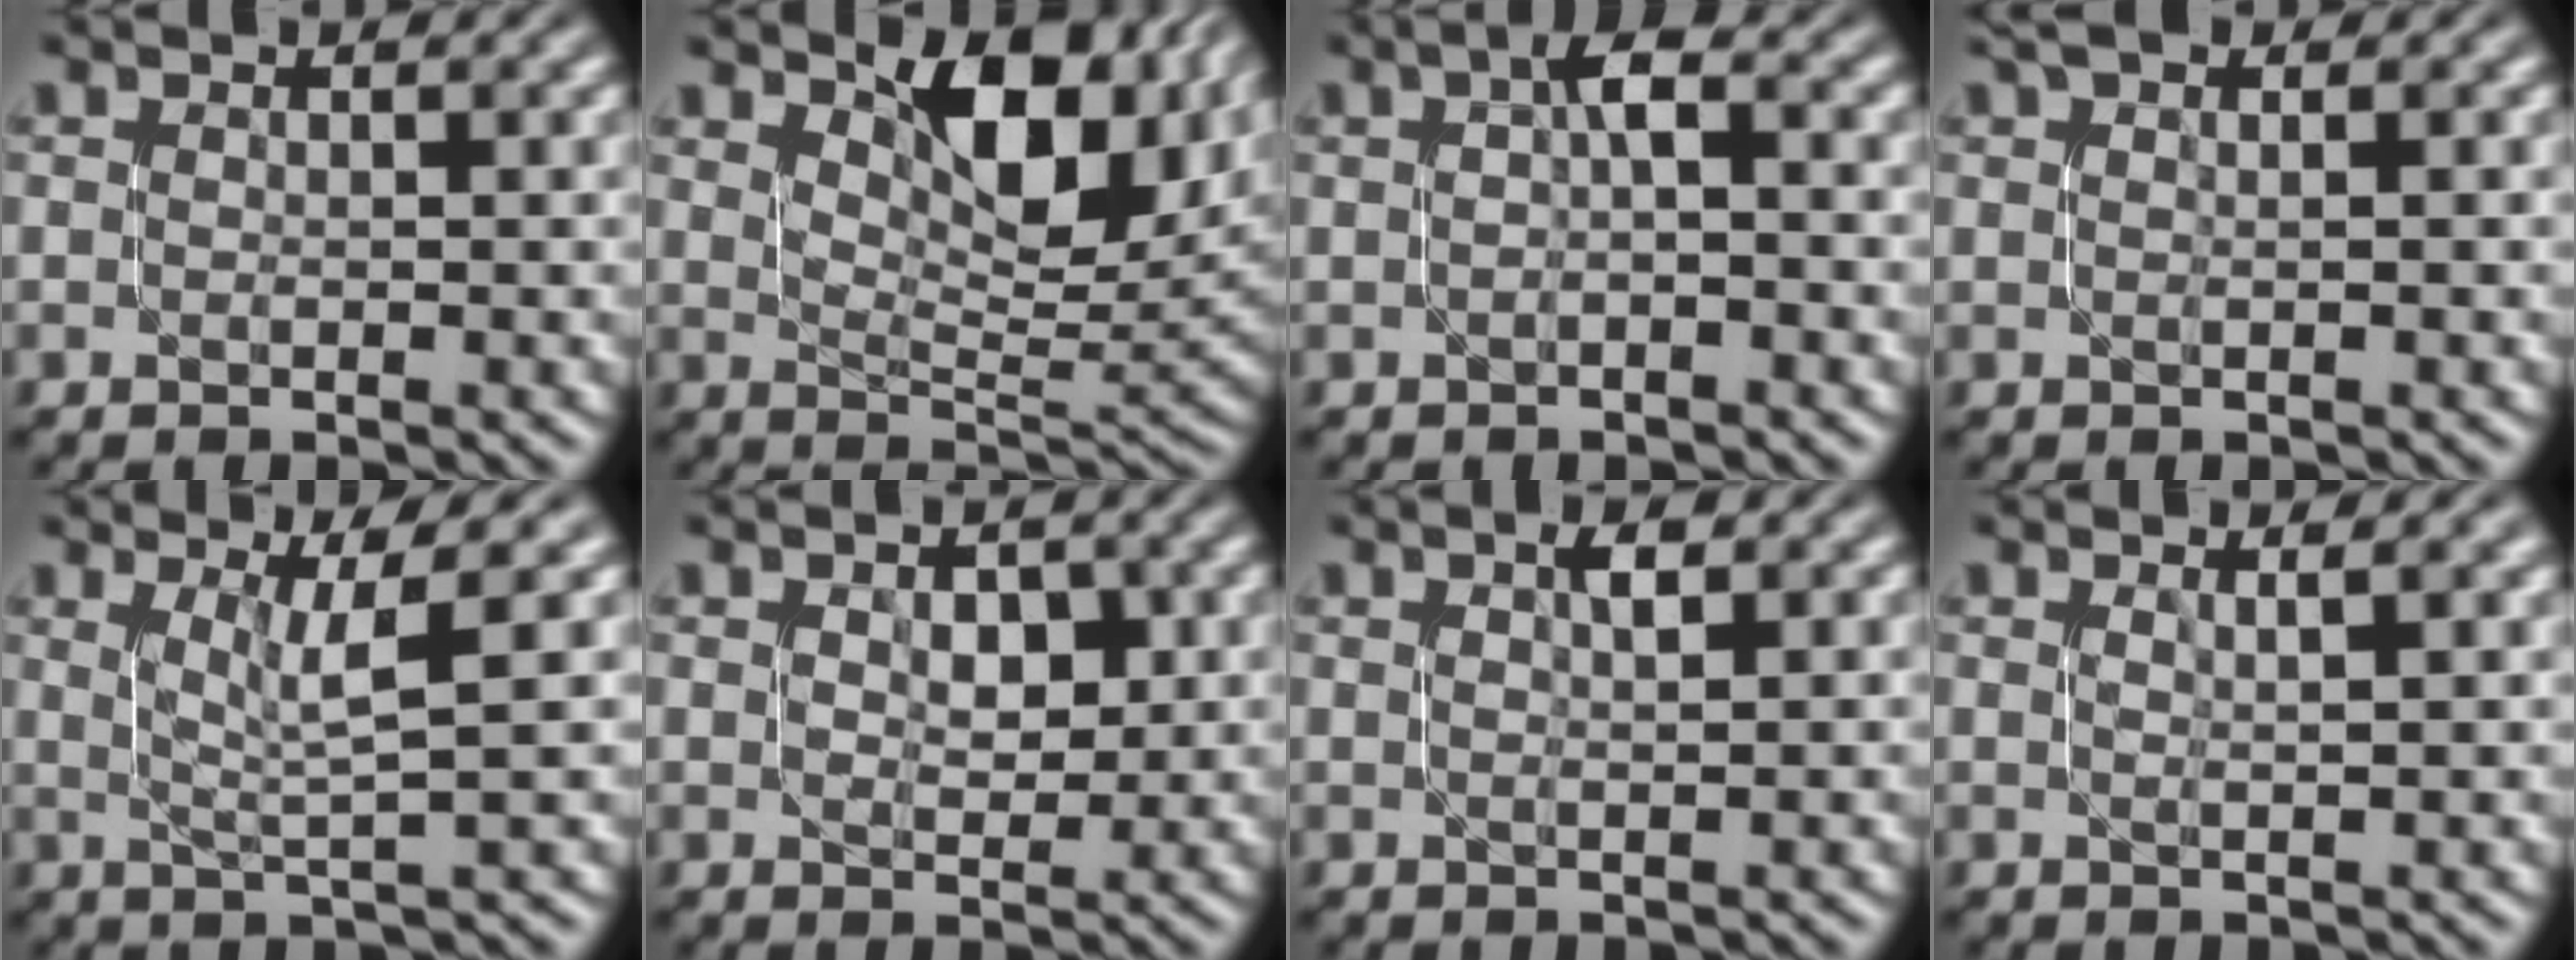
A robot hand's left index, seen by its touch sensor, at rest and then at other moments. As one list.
[{"total": 9.8, "force": [3.9, 4.4, 7.9], "torque": [-0.115, 0.000, 0.067]}, {"total": 1.9, "force": [0.1, 0.4, 1.9], "torque": [-0.031, 0.005, -0.001]}, {"total": 1.7, "force": [1.1, 0.5, 1.2], "torque": [-0.022, 0.002, 0.006]}, {"total": 3.5, "force": [1.2, 0.3, 3.2], "torque": [-0.057, 0.002, 0.026]}, {"total": 2.3, "force": [0.5, 1.6, 1.5], "torque": [-0.023, -0.001, 0.011]}, {"total": 1.3, "force": [0.5, 0.2, 1.2], "torque": [-0.016, 0.002, 0.007]}, {"total": 1.5, "force": [0.7, 0.5, 1.3], "torque": [-0.007, 0.005, 0.005]}]